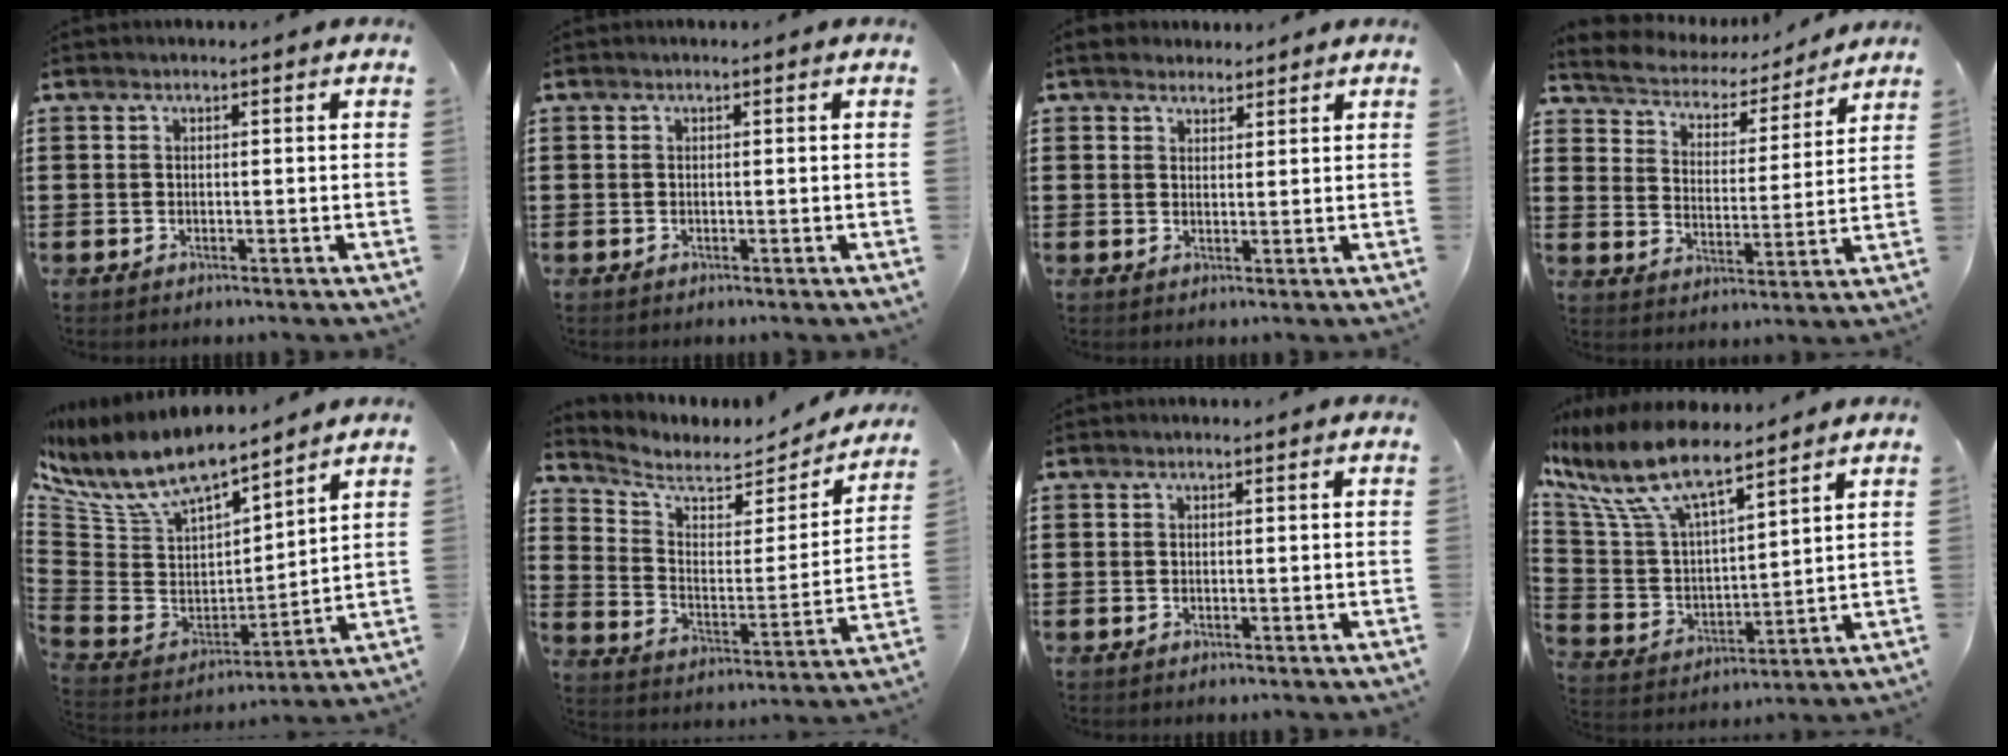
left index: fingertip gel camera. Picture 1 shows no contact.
{"total": 0.0}
{"total": 3.0, "force": [2.6, 1.5, 0.3], "torque": [-0.015, 0.004, 0.051]}
{"total": 3.6, "force": [3.5, 0.8, 0.1], "torque": [-0.029, -0.028, 0.051]}
{"total": 9.9, "force": [8.1, 3.0, 4.7], "torque": [-0.126, -0.057, 0.143]}
{"total": 5.5, "force": [4.5, 2.1, 2.3], "torque": [-0.071, -0.030, 0.076]}
{"total": 0.0}
{"total": 11.7, "force": [8.7, 3.2, 7.0], "torque": [-0.173, -0.038, 0.152]}